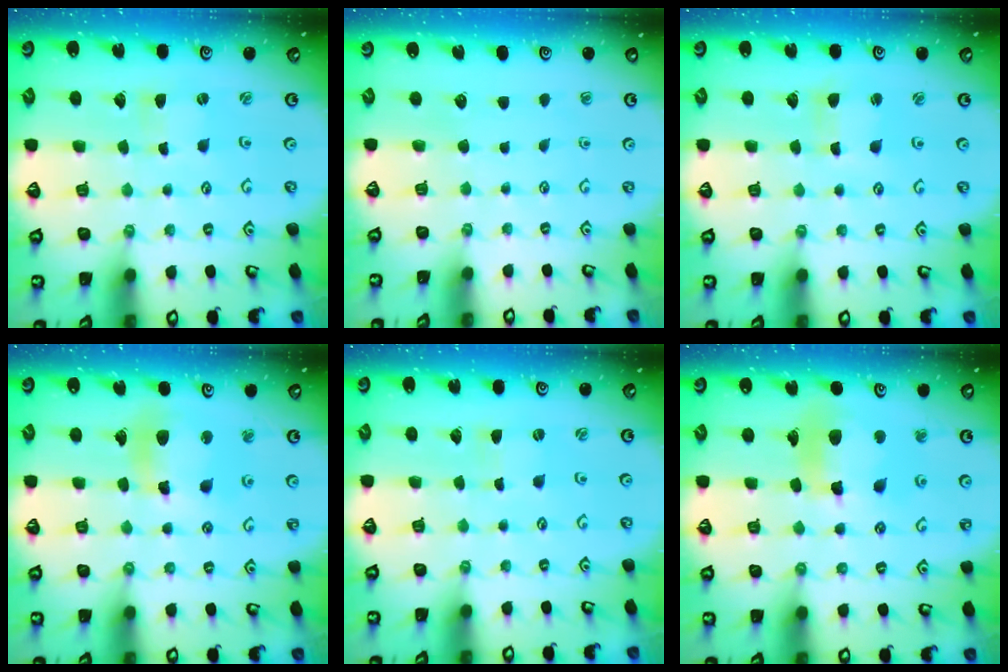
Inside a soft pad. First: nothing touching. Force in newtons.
{"total": 0.0}
{"total": 2.6, "press": 2.5, "slide": 0.3}
{"total": 10.4, "press": 10.2, "slide": 2.0}
{"total": 0.0}
{"total": 13.1, "press": 13.0, "slide": 1.5}